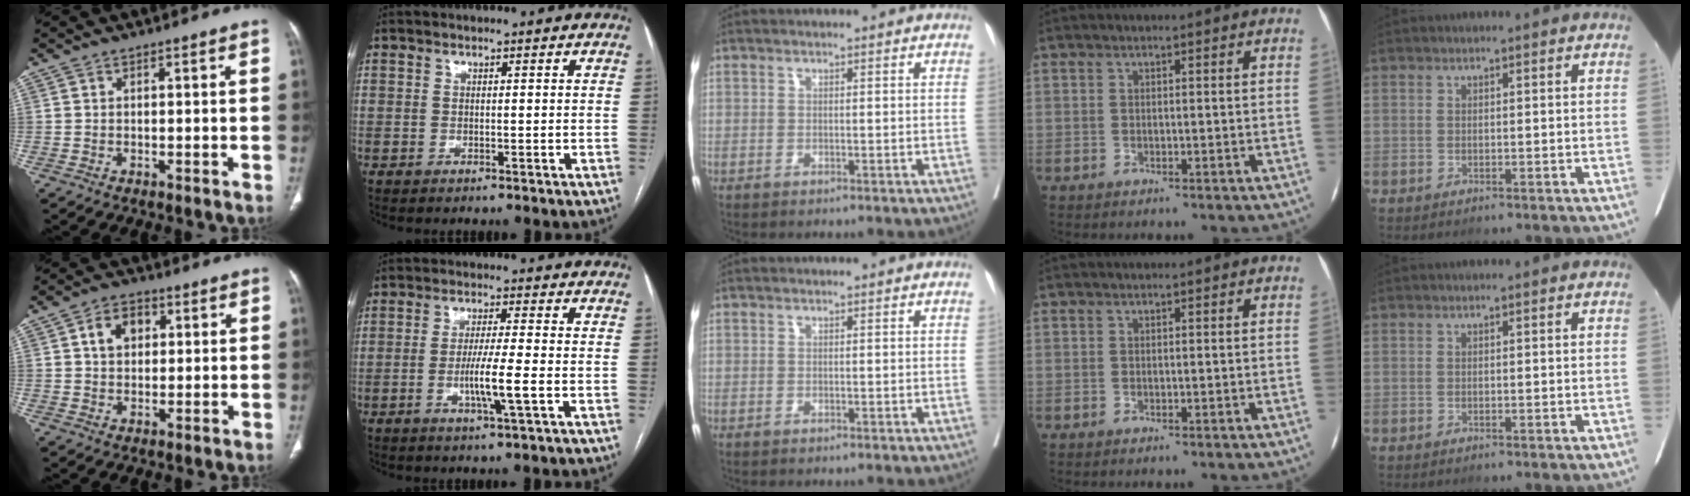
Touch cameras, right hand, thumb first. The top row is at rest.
{"thumb": {"total": 6.1, "force": [1.7, 4.5, 3.8], "torque": [-0.042, 0.006, 0.023]}, "index": {"total": 6.3, "force": [-1.7, -0.6, 6.0], "torque": [-0.110, -0.012, -0.034]}}